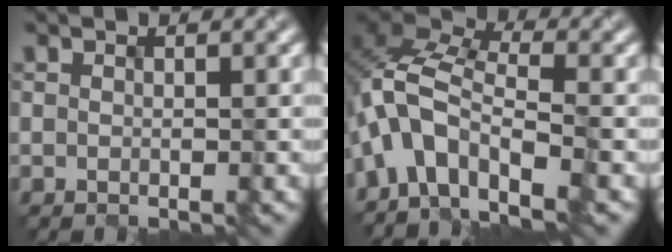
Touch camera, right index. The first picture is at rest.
{"total": 7.2, "force": [-3.6, 3.7, 5.0], "torque": [-0.086, 0.016, -0.080]}